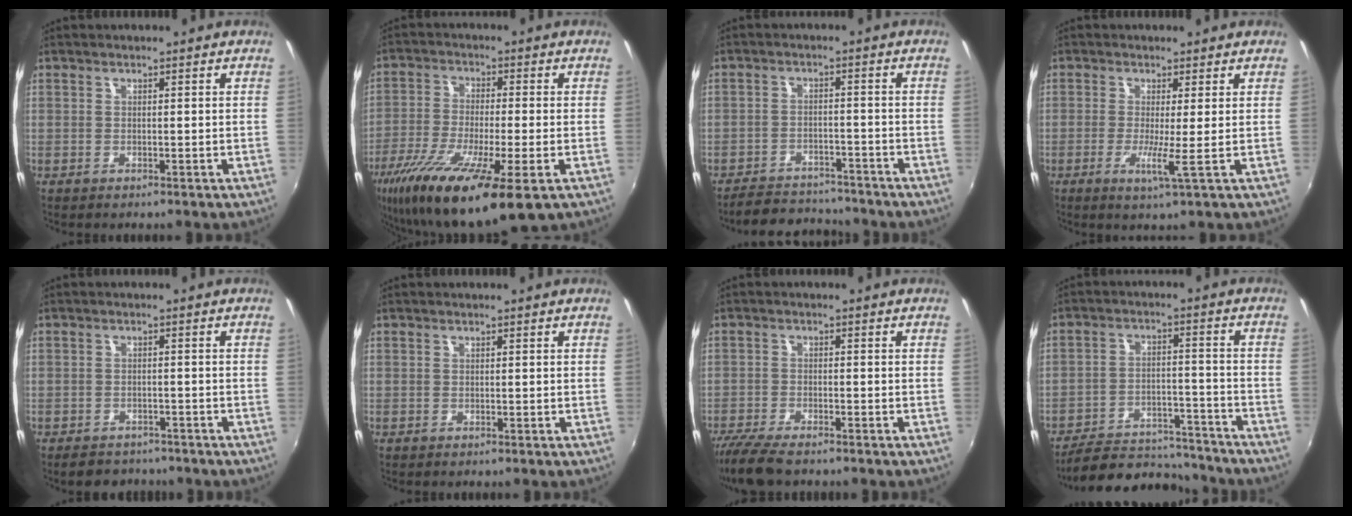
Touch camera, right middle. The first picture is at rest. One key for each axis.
{"total": 17.5, "fx": -10.1, "fy": 3.1, "fz": 13.9, "tx": -0.276, "ty": -0.060, "tz": -0.179}
{"total": 10.0, "fx": -9.3, "fy": 2.7, "fz": 2.5, "tx": -0.073, "ty": 0.007, "tz": -0.136}
{"total": 3.5, "fx": -0.5, "fy": -1.2, "fz": 3.3, "tx": -0.074, "ty": -0.012, "tz": -0.019}
{"total": 5.0, "fx": -4.3, "fy": 2.3, "fz": 1.0, "tx": -0.027, "ty": -0.001, "tz": -0.063}
{"total": 0.0}
{"total": 7.6, "fx": -6.5, "fy": 1.3, "fz": 3.8, "tx": -0.102, "ty": -0.033, "tz": -0.119}
{"total": 16.1, "fx": -14.7, "fy": 4.4, "fz": 5.0, "tx": -0.105, "ty": 0.009, "tz": -0.208}